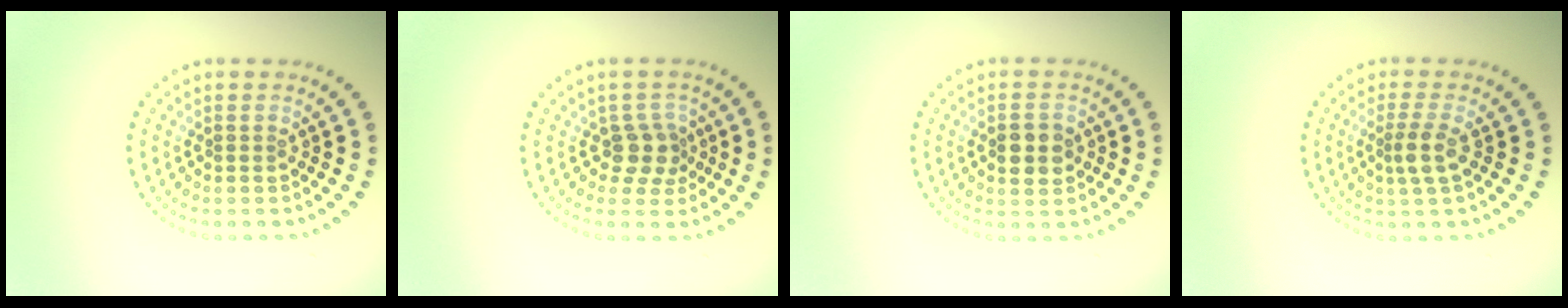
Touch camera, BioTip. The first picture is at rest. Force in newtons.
{"total": 2.5, "press": 2.0, "slide": 1.6}
{"total": 2.9, "press": 2.9, "slide": 0.1}
{"total": 2.2, "press": 1.8, "slide": 1.3}